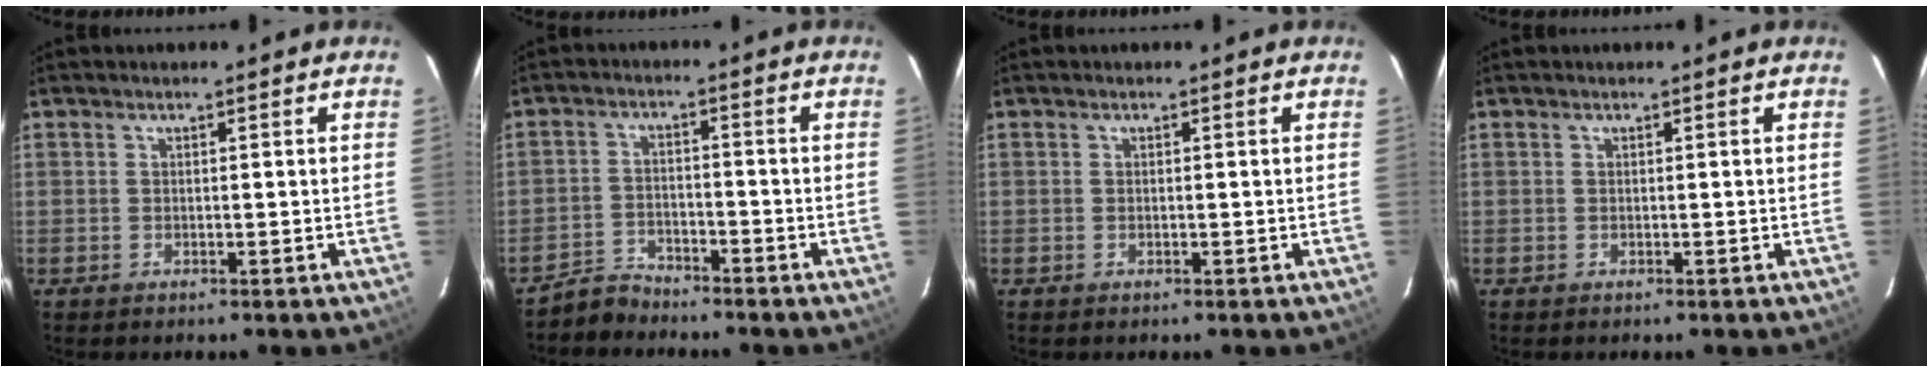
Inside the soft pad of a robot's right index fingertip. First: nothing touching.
{"total": 4.3, "force": [-4.2, 1.3, -0.2], "torque": [-0.004, 0.014, -0.077]}
{"total": 0.0}
{"total": 0.0}